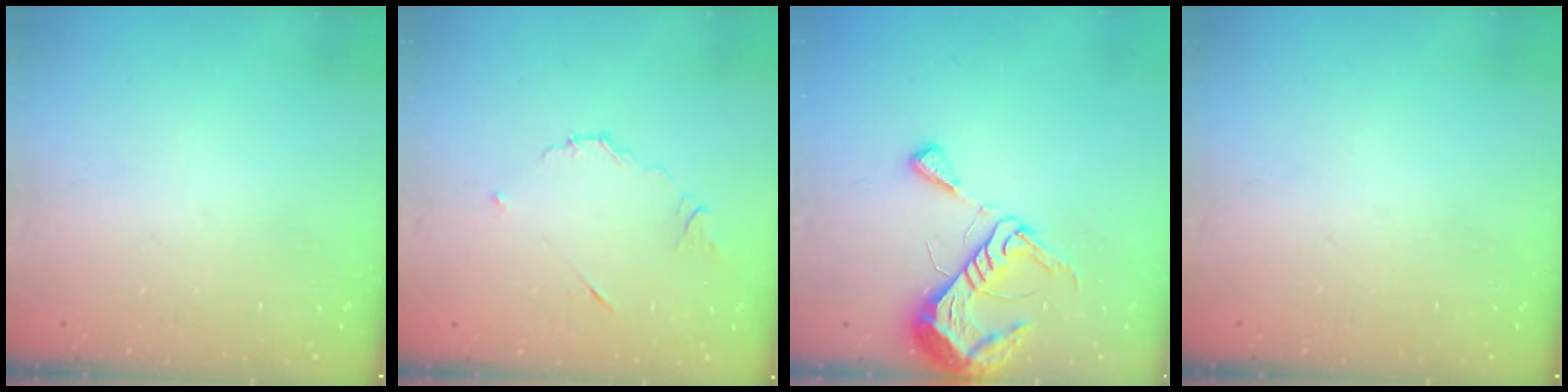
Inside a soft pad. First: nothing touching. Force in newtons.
{"total": 6.5, "press": 6.4, "slide": 0.6}
{"total": 10.7, "press": 10.6, "slide": 1.3}
{"total": 0.0}